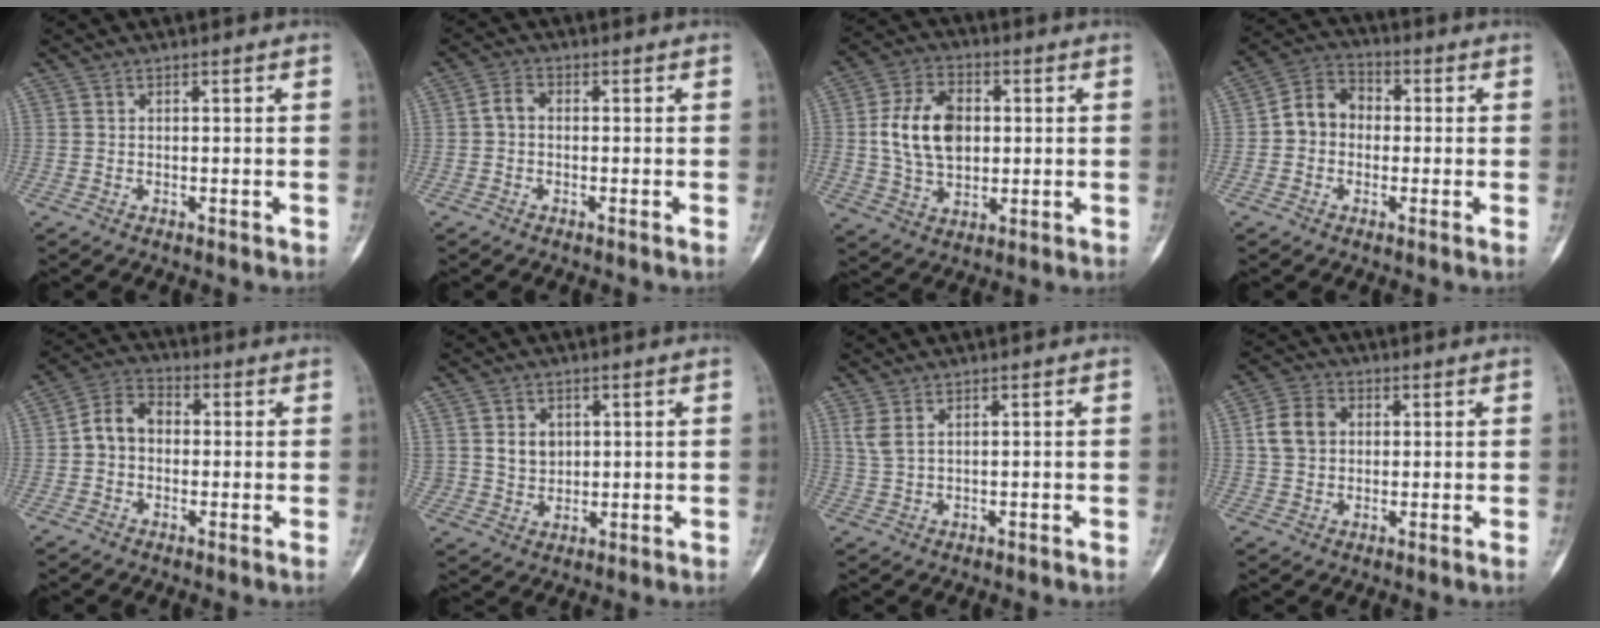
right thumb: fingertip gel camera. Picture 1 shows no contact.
{"total": 2.4, "force": [-0.3, 1.4, 1.9], "torque": [-0.036, 0.003, -0.017]}
{"total": 13.1, "force": [1.2, 9.0, 9.5], "torque": [-0.155, 0.006, 0.024]}
{"total": 7.4, "force": [-0.4, 6.1, 4.2], "torque": [-0.055, 0.029, -0.025]}
{"total": 6.8, "force": [-0.3, 5.2, 4.4], "torque": [-0.066, 0.024, -0.022]}
{"total": 5.1, "force": [1.4, 4.3, 2.4], "torque": [-0.023, -0.009, 0.033]}
{"total": 2.6, "force": [1.0, 1.0, 2.2], "torque": [-0.053, 0.006, 0.029]}
{"total": 6.6, "force": [1.1, 5.1, 4.0], "torque": [-0.067, 0.011, 0.015]}